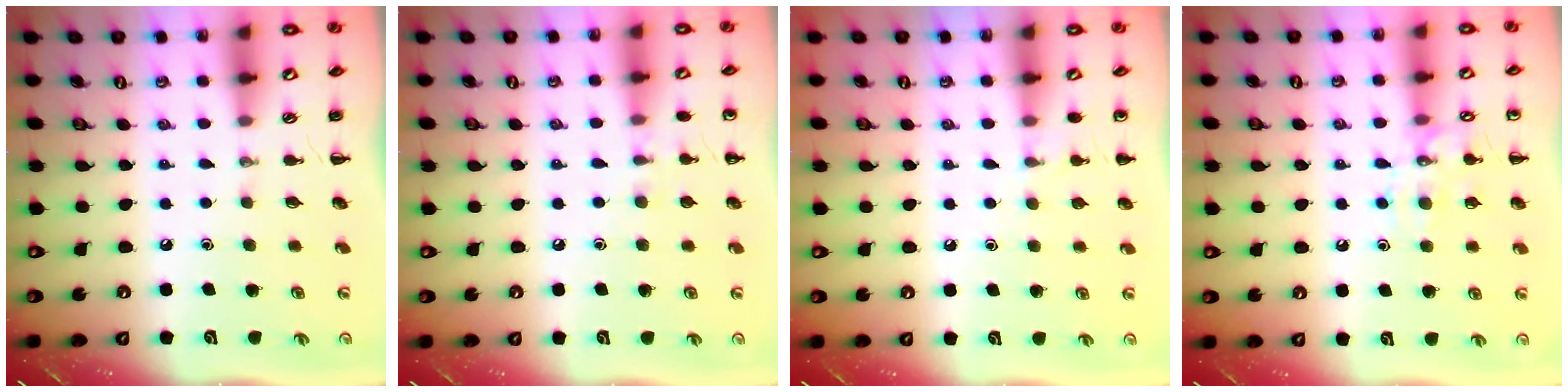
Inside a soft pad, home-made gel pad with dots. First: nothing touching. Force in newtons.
{"total": 5.0, "press": 4.7, "slide": 1.5}
{"total": 5.2, "press": 4.9, "slide": 1.5}
{"total": 10.4, "press": 10.4, "slide": 0.7}